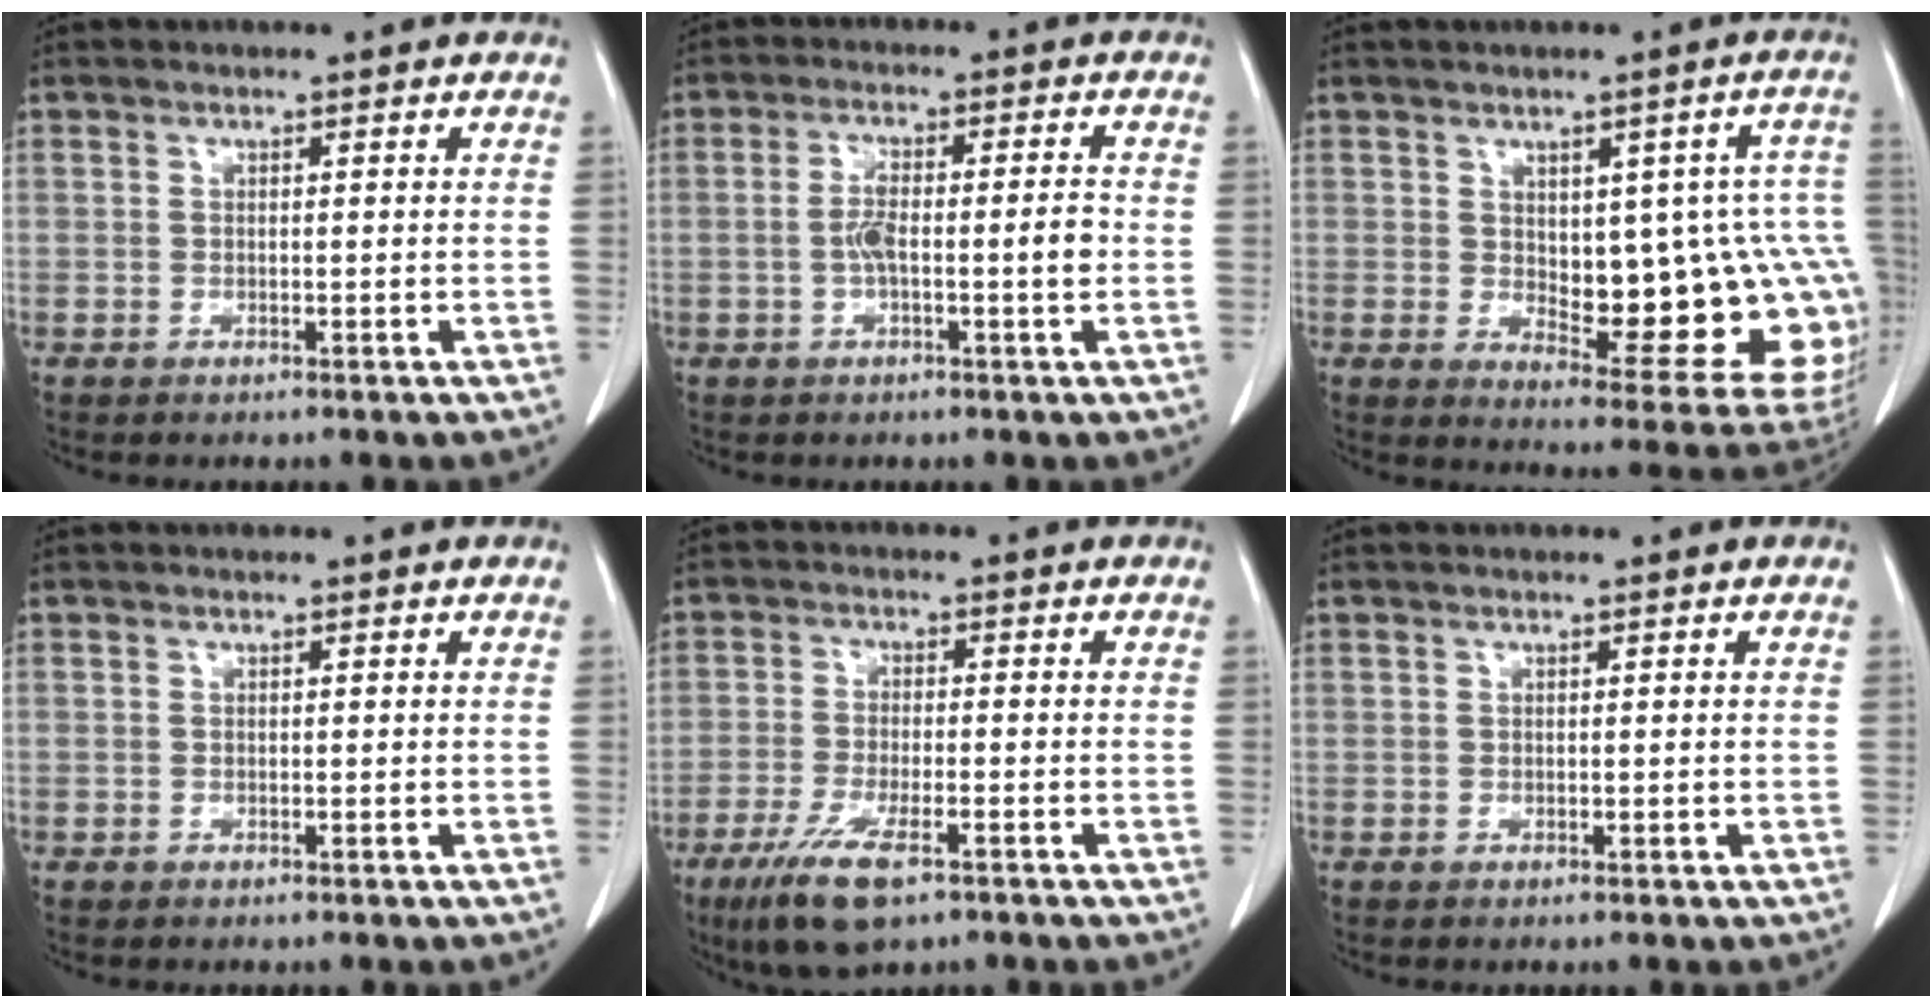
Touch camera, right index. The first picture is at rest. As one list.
[{"total": 5.8, "force": [-0.9, 0.9, 5.6], "torque": [-0.107, 0.010, -0.017]}, {"total": 17.9, "force": [-0.6, 6.6, 16.7], "torque": [-0.147, 0.018, 0.018]}, {"total": 0.0}, {"total": 8.6, "force": [-5.1, 2.0, 6.6], "torque": [-0.126, -0.019, -0.084]}, {"total": 0.0}]